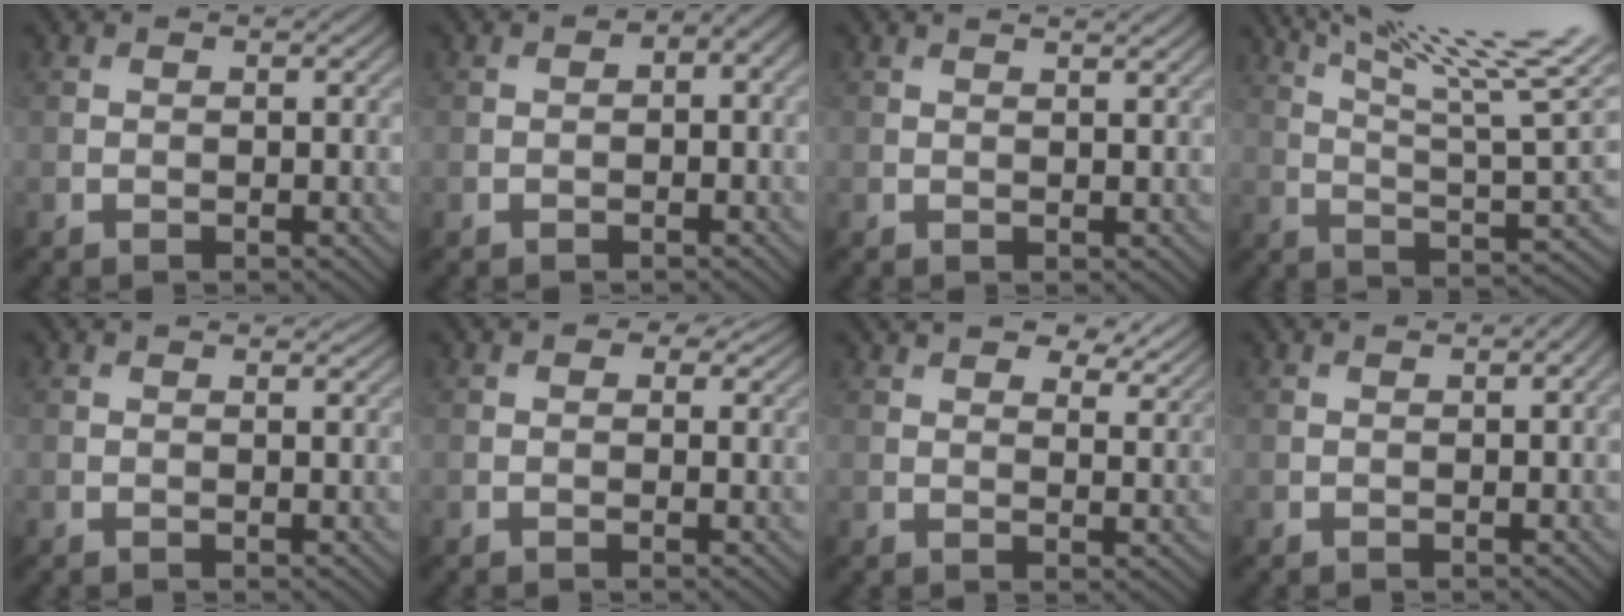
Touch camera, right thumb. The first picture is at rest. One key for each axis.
{"total": 3.2, "fx": -0.5, "fy": 2.5, "fz": 2.0, "tx": -0.010, "ty": -0.005, "tz": -0.007}
{"total": 1.5, "fx": 1.3, "fy": 0.2, "fz": 0.5, "tx": -0.005, "ty": -0.002, "tz": 0.023}
{"total": 18.9, "fx": 12.3, "fy": 4.8, "fz": 13.6, "tx": -0.221, "ty": 0.022, "tz": 0.193}
{"total": 1.5, "fx": 1.2, "fy": 0.4, "fz": 0.7, "tx": -0.013, "ty": -0.001, "tz": 0.018}
{"total": 4.3, "fx": 2.1, "fy": 2.6, "fz": 2.7, "tx": -0.041, "ty": 0.005, "tz": 0.020}
{"total": 8.7, "fx": 6.4, "fy": 3.7, "fz": 4.6, "tx": -0.093, "ty": 0.011, "tz": 0.103}
{"total": 1.2, "fx": 0.3, "fy": 0.3, "fz": 1.1, "tx": -0.015, "ty": 0.000, "tz": 0.006}